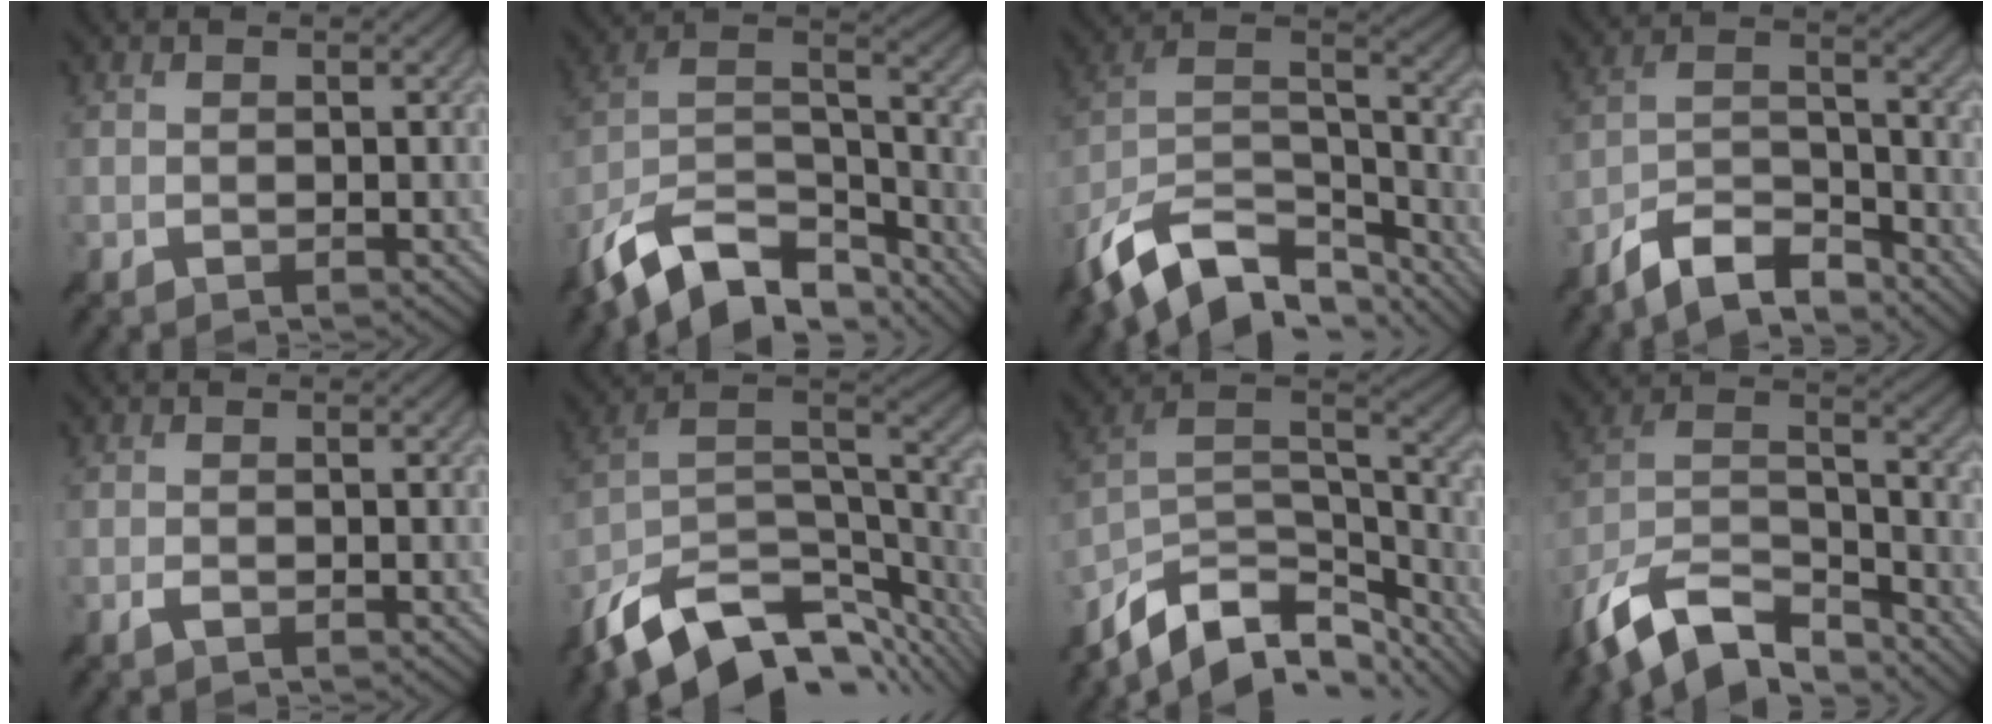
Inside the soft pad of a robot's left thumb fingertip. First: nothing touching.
{"total": 14.7, "force": [-10.5, 6.5, 8.0], "torque": [-0.192, -0.001, -0.188]}
{"total": 15.5, "force": [-10.5, 7.4, 8.6], "torque": [-0.221, -0.010, -0.180]}
{"total": 8.3, "force": [-6.9, 2.2, 4.1], "torque": [-0.078, 0.007, -0.142]}
{"total": 0.6, "force": [-0.2, 0.2, 0.5], "torque": [-0.014, 0.002, -0.003]}
{"total": 14.6, "force": [-9.8, 6.3, 8.7], "torque": [-0.209, -0.011, -0.161]}
{"total": 13.5, "force": [-9.3, 6.7, 7.2], "torque": [-0.178, -0.008, -0.154]}
{"total": 14.1, "force": [-10.4, 5.7, 7.6], "torque": [-0.178, -0.002, -0.197]}